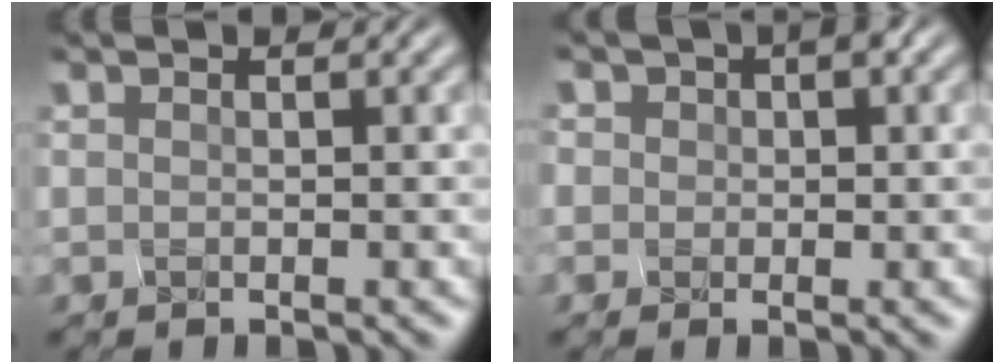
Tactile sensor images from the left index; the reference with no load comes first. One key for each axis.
{"total": 0.9, "fx": -0.3, "fy": 0.8, "fz": -0.2, "tx": -0.009, "ty": 0.004, "tz": 0.009}